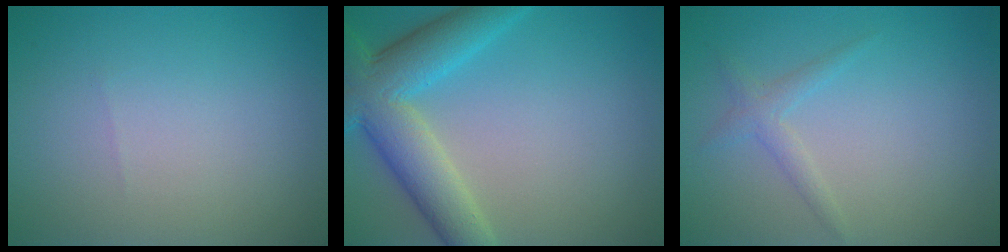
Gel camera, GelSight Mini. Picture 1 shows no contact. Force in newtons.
{"total": 7.5, "press": 7.5, "slide": 0.3}
{"total": 1.5, "press": 1.5, "slide": 0.1}